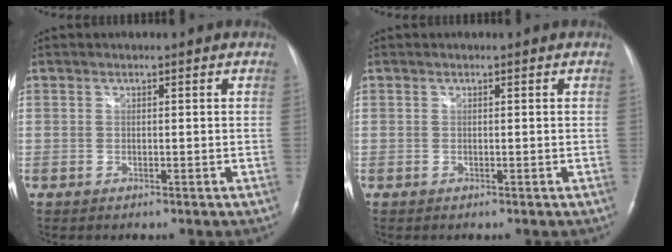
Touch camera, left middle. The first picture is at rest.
{"total": 0.0}